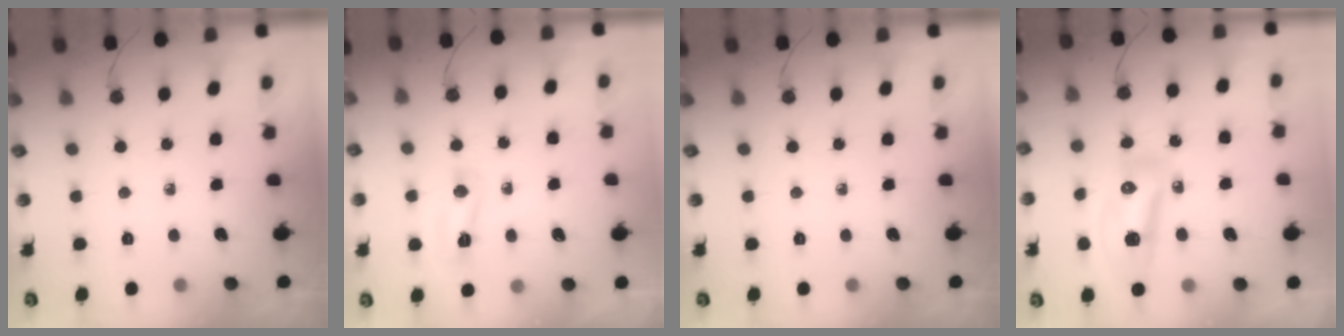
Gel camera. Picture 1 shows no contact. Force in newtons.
{"total": 5.3, "press": 5.3, "slide": 0.7}
{"total": 0.0}
{"total": 10.8, "press": 10.7, "slide": 1.2}